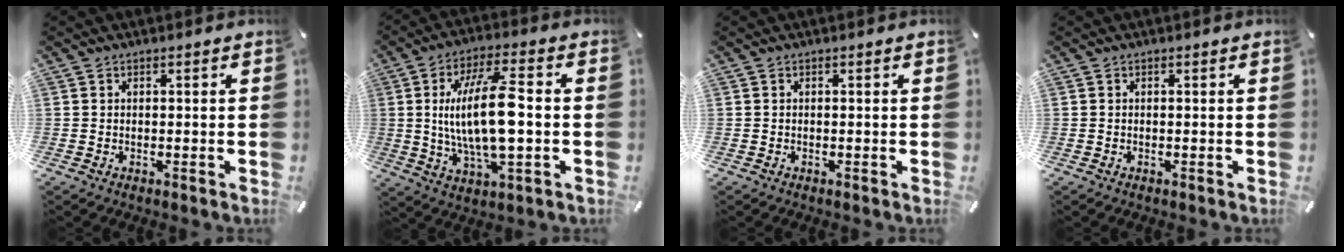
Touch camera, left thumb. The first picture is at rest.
{"total": 16.6, "force": [0.0, 5.7, 15.6], "torque": [-0.306, -0.006, -0.009]}
{"total": 0.0}
{"total": 0.0}